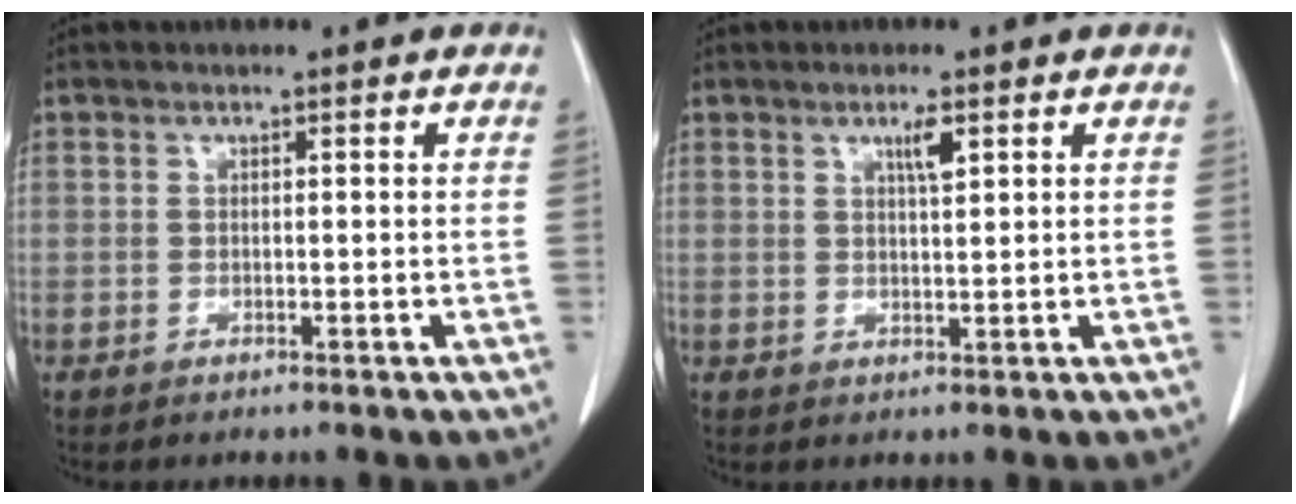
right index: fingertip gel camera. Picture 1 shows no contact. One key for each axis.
{"total": 2.7, "fx": 1.4, "fy": 0.3, "fz": 2.2, "tx": -0.039, "ty": -0.003, "tz": 0.024}